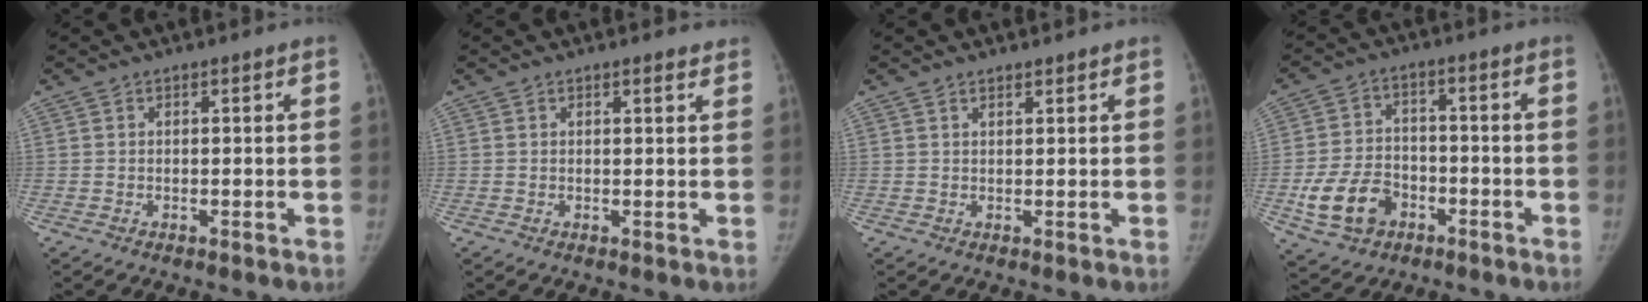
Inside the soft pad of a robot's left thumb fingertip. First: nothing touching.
{"total": 1.4, "force": [1.1, 0.5, 0.7], "torque": [-0.006, -0.006, 0.014]}
{"total": 1.2, "force": [1.1, 0.4, 0.5], "torque": [-0.005, -0.007, 0.018]}
{"total": 10.7, "force": [-4.2, 7.9, 5.9], "torque": [-0.095, 0.022, -0.069]}